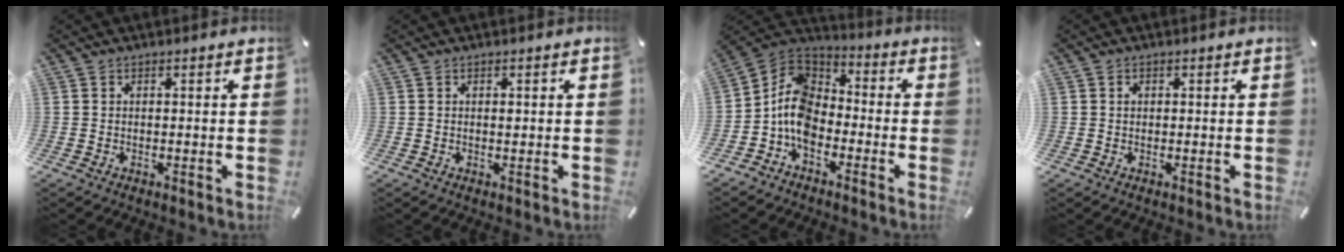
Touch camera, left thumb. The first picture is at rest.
{"total": 0.8, "force": [0.1, 0.4, 0.6], "torque": [-0.012, -0.001, 0.002]}
{"total": 10.1, "force": [-5.0, 7.2, 5.1], "torque": [-0.132, 0.018, -0.105]}
{"total": 0.6, "force": [0.1, 0.5, 0.3], "torque": [0.001, -0.002, -0.001]}